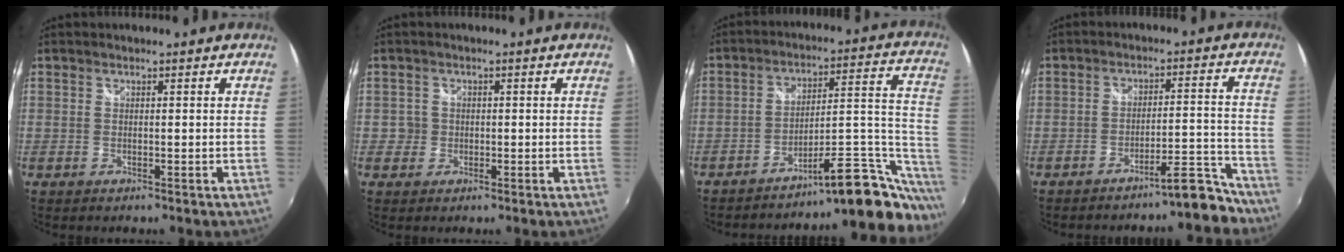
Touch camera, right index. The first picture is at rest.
{"total": 2.2, "force": [-0.3, 2.2, 0.1], "torque": [-0.001, 0.002, -0.007]}
{"total": 20.1, "force": [-17.5, 3.6, 9.2], "torque": [-0.088, 0.029, -0.247]}
{"total": 8.0, "force": [-7.3, 1.3, 3.1], "torque": [-0.030, 0.033, -0.095]}